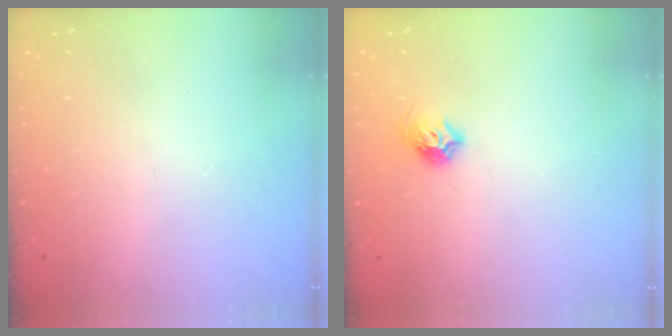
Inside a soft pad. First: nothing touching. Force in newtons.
{"total": 7.0, "press": 6.9, "slide": 0.8}